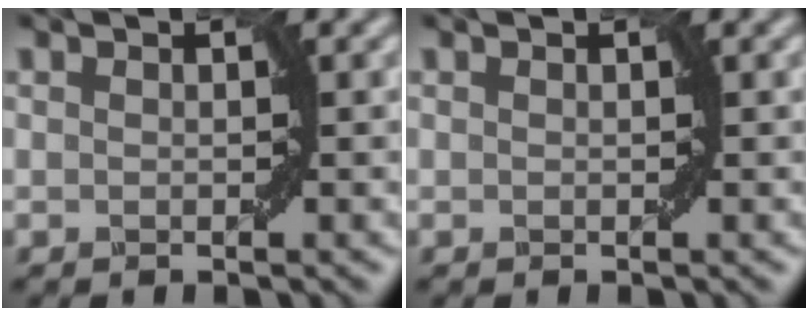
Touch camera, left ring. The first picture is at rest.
{"total": 0.0}